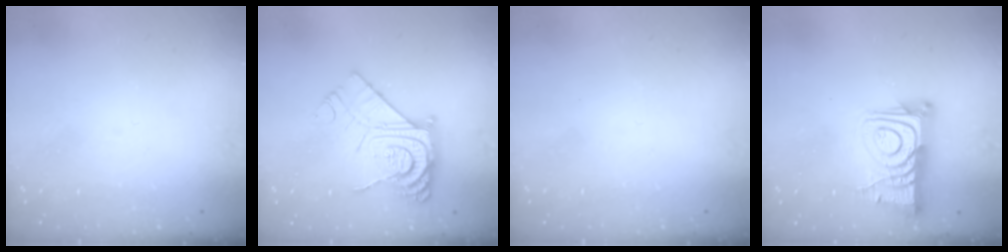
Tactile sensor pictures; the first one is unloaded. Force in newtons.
{"total": 13.5, "press": 13.5, "slide": 1.1}
{"total": 1.7, "press": 1.7, "slide": 0.1}
{"total": 14.8, "press": 14.7, "slide": 1.6}